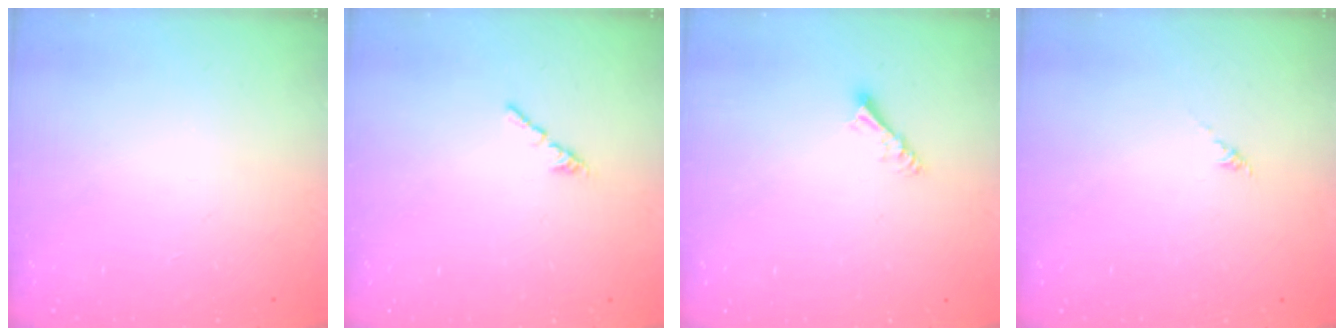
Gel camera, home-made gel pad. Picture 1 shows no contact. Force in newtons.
{"total": 0.8, "press": 0.7, "slide": 0.5}
{"total": 4.4, "press": 4.4, "slide": 0.1}
{"total": 0.0}